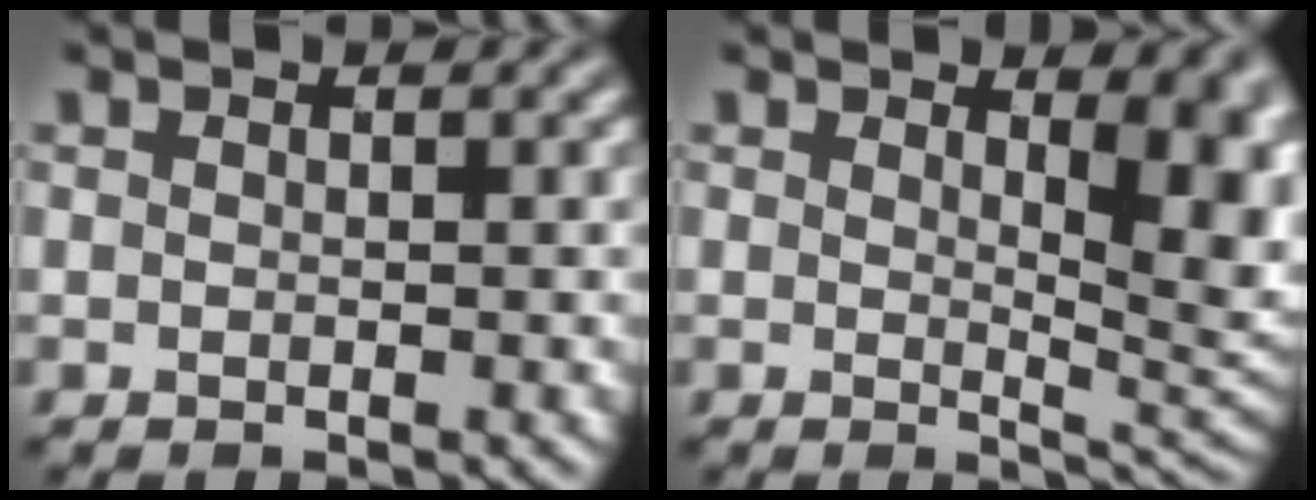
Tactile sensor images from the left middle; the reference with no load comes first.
{"total": 7.5, "force": [1.9, 3.2, 6.6], "torque": [-0.048, 0.000, 0.032]}